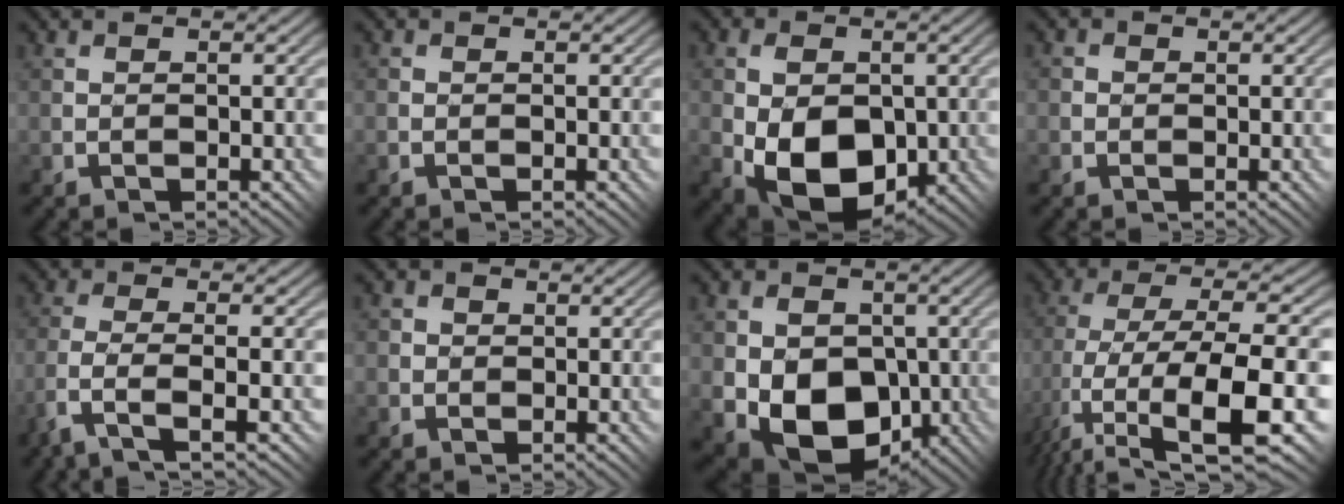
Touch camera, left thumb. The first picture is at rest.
{"total": 0.9, "force": [-0.1, 0.8, 0.0], "torque": [0.004, 0.003, -0.008]}
{"total": 11.7, "force": [-2.5, 7.4, 8.7], "torque": [-0.156, -0.017, -0.039]}
{"total": 2.6, "force": [0.1, 2.6, 0.3], "torque": [0.003, 0.013, -0.017]}
{"total": 5.5, "force": [-3.4, 0.8, 4.3], "torque": [-0.106, 0.003, -0.077]}
{"total": 3.8, "force": [0.5, 3.7, 0.7], "torque": [-0.013, 0.017, -0.009]}
{"total": 13.7, "force": [-3.2, 10.1, 8.7], "torque": [-0.140, -0.018, -0.074]}
{"total": 12.6, "force": [-4.2, 4.1, 11.1], "torque": [-0.231, -0.003, -0.067]}